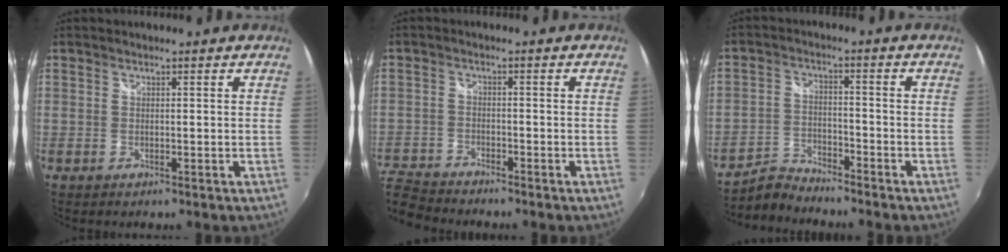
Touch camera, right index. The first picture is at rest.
{"total": 8.2, "force": [-7.7, 2.3, 1.7], "torque": [-0.072, -0.007, -0.156]}
{"total": 5.3, "force": [-5.2, 0.8, 0.2], "torque": [-0.013, 0.013, -0.105]}